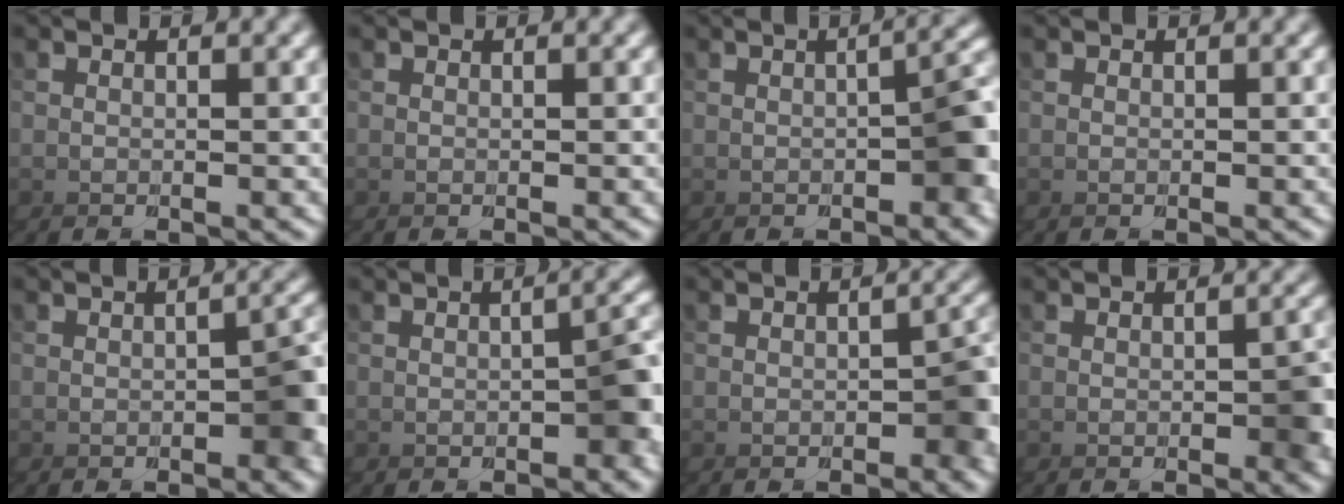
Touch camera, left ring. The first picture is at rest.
{"total": 0.0}
{"total": 4.9, "force": [-1.2, 1.1, 4.6], "torque": [-0.050, 0.011, -0.016]}
{"total": 0.0}
{"total": 3.4, "force": [-1.0, 0.8, 3.1], "torque": [-0.039, 0.002, -0.014]}
{"total": 4.3, "force": [-1.1, 0.9, 4.1], "torque": [-0.045, 0.009, -0.014]}
{"total": 3.3, "force": [-1.2, 1.4, 2.7], "torque": [-0.033, -0.004, -0.017]}
{"total": 2.0, "force": [-0.7, 0.4, 1.8], "torque": [-0.010, 0.005, -0.014]}